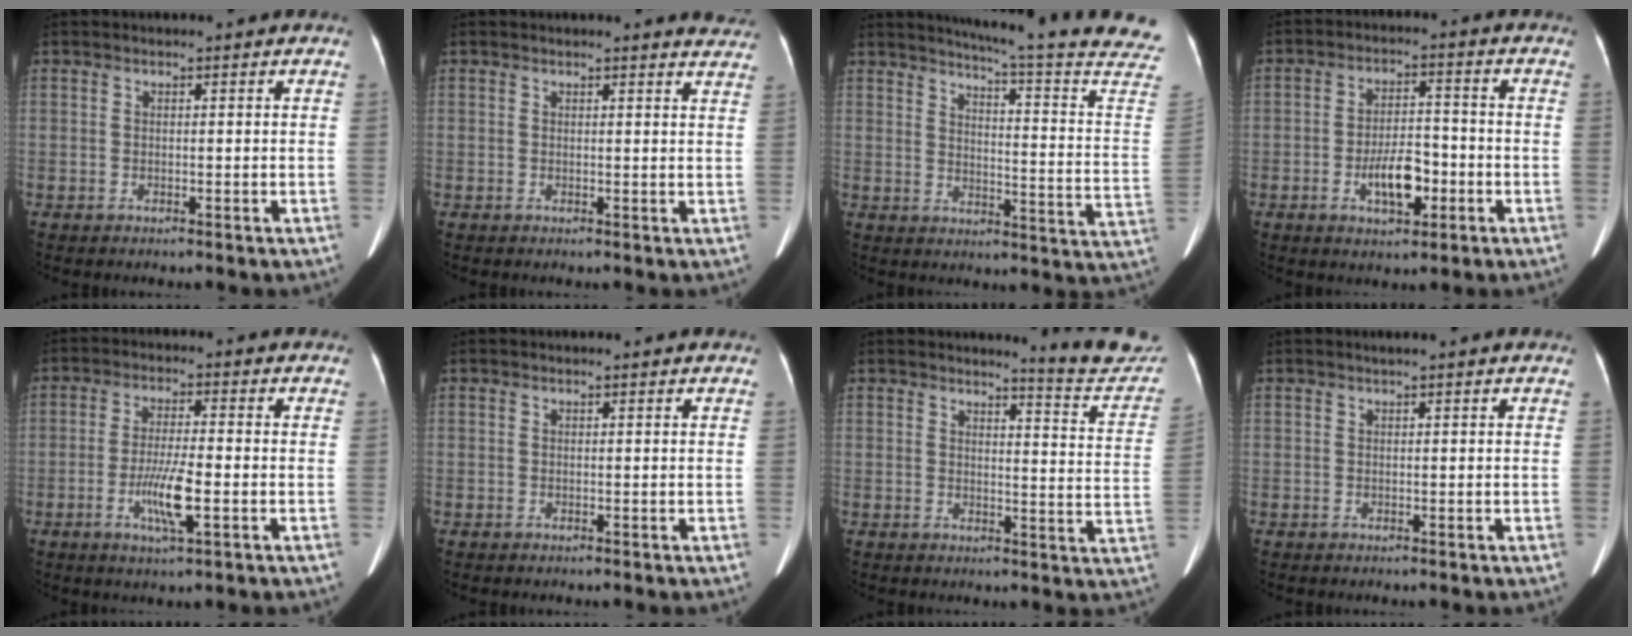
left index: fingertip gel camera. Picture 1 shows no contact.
{"total": 5.7, "force": [5.6, 0.5, 0.9], "torque": [0.002, -0.021, 0.031]}
{"total": 22.6, "force": [20.2, -1.5, 9.9], "torque": [-0.146, -0.107, 0.235]}
{"total": 7.0, "force": [-2.7, 2.9, 5.8], "torque": [-0.109, 0.004, -0.041]}
{"total": 6.7, "force": [-2.3, 0.5, 6.2], "torque": [-0.124, -0.011, -0.038]}
{"total": 0.7, "force": [0.6, 0.0, 0.3], "torque": [-0.008, 0.007, 0.009]}
{"total": 10.5, "force": [10.3, -0.2, 1.7], "torque": [-0.011, -0.074, 0.105]}
{"total": 0.9, "force": [0.7, -0.2, 0.6], "torque": [-0.014, 0.007, 0.018]}